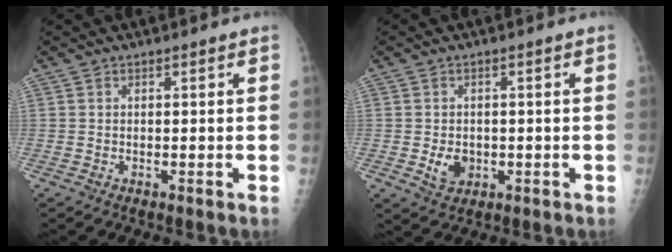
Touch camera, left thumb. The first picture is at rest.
{"total": 4.2, "force": [-0.9, 3.2, 2.6], "torque": [-0.028, 0.003, -0.007]}